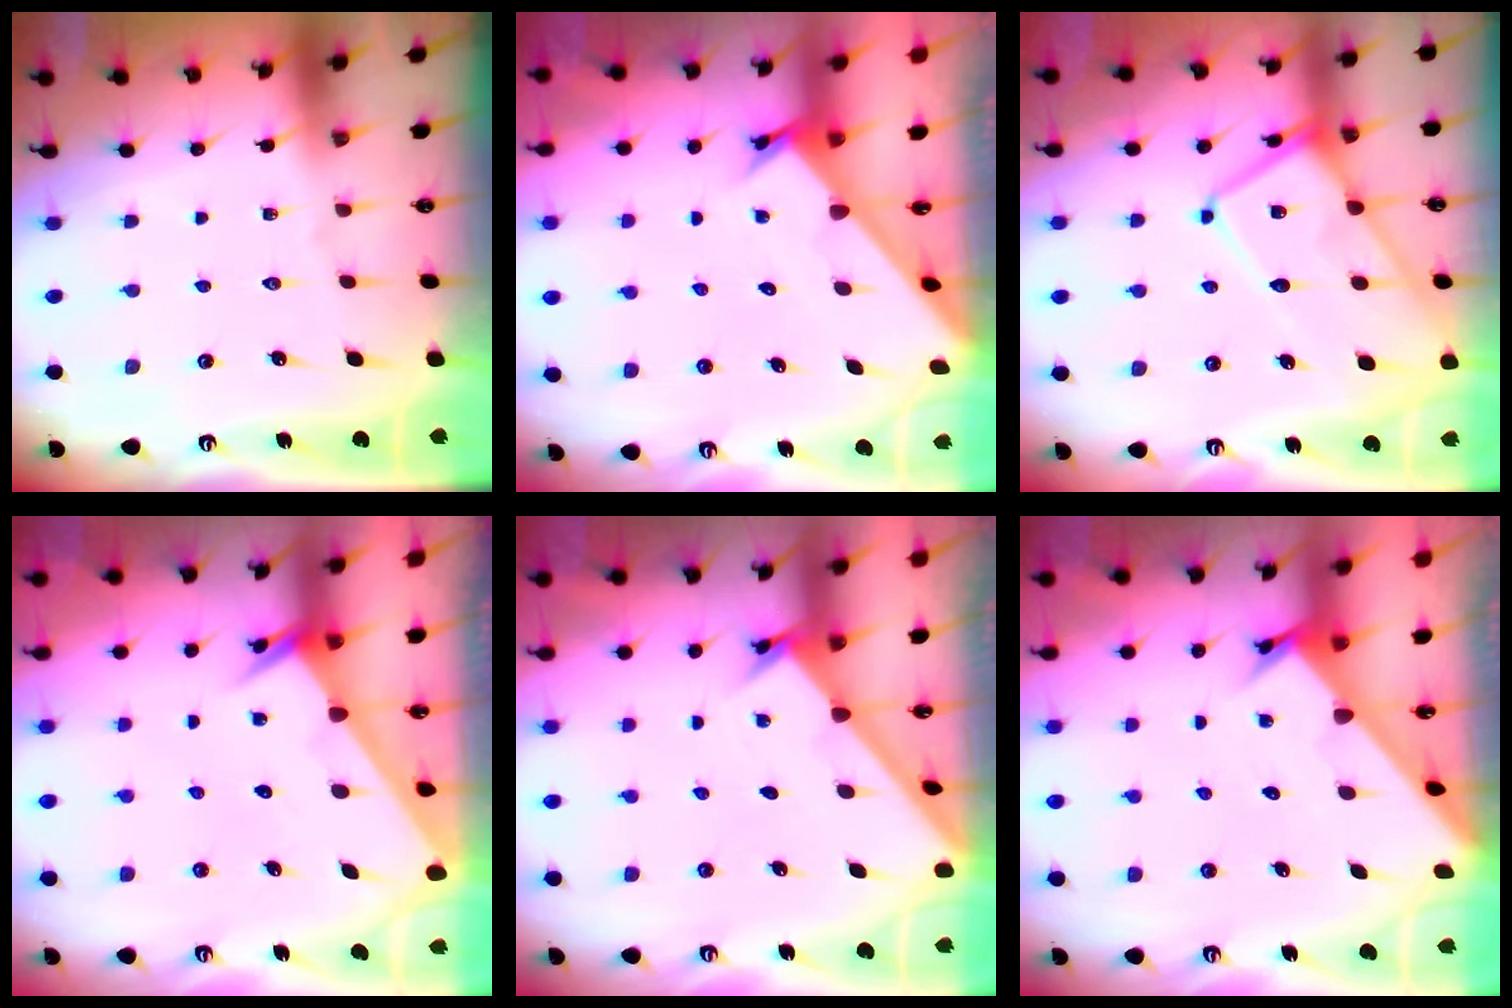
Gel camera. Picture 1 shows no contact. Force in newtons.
{"total": 2.2, "press": 2.2, "slide": 0.2}
{"total": 12.7, "press": 12.6, "slide": 1.6}
{"total": 2.3, "press": 2.3, "slide": 0.1}
{"total": 1.8, "press": 1.8, "slide": 0.2}
{"total": 2.1, "press": 2.1, "slide": 0.2}